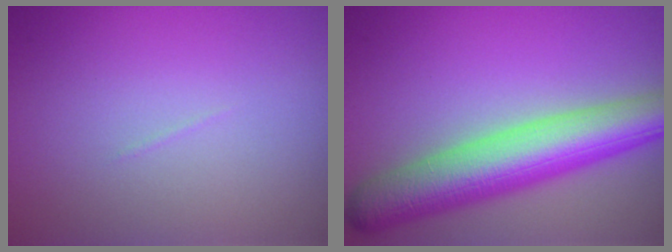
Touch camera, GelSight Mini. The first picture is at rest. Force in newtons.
{"total": 8.7, "press": 8.7, "slide": 0.3}